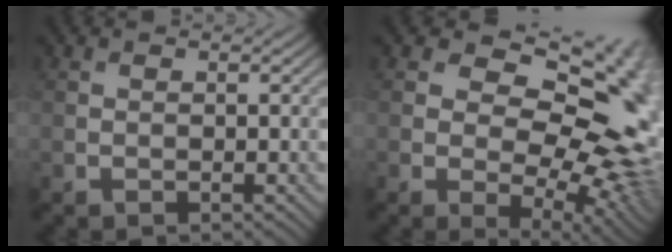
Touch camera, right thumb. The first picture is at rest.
{"total": 17.9, "force": [4.0, 10.9, 13.7], "torque": [-0.149, 0.022, 0.072]}